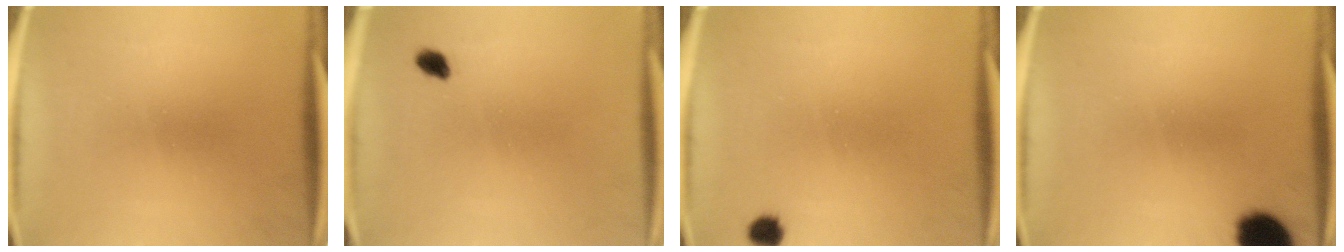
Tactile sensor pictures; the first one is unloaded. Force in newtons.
{"total": 1.9}
{"total": 2.3}
{"total": 10.0}